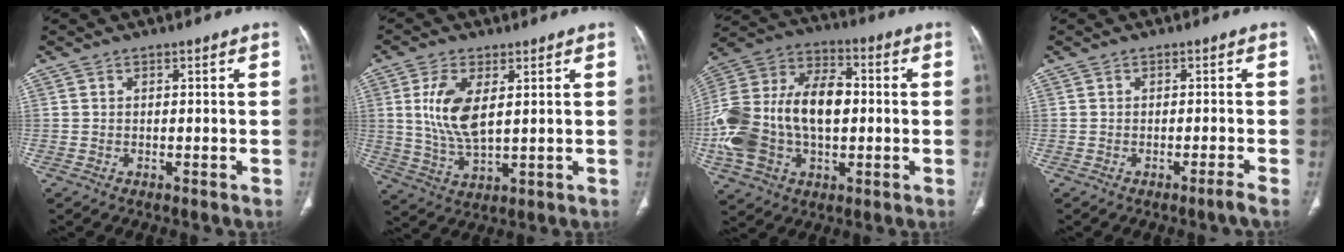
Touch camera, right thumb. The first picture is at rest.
{"total": 9.6, "force": [2.3, 4.4, 8.3], "torque": [-0.173, -0.015, 0.050]}
{"total": 25.1, "force": [-1.4, 15.8, 19.4], "torque": [-0.413, 0.027, -0.020]}
{"total": 1.7, "force": [-1.2, -0.6, 1.0], "torque": [-0.024, 0.007, -0.020]}